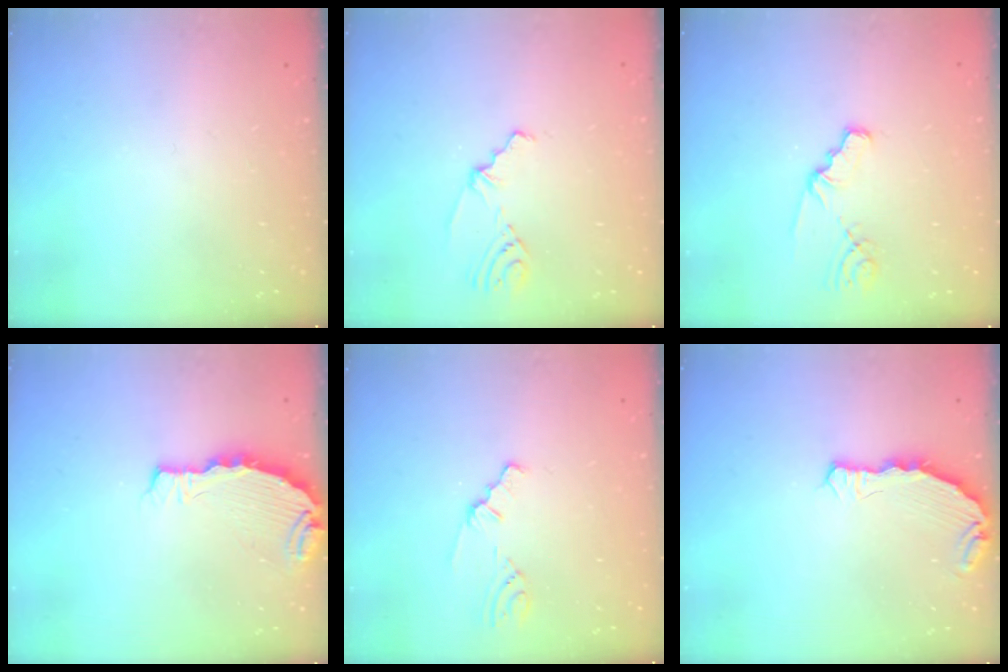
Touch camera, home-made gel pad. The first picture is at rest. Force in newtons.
{"total": 2.8, "press": 2.4, "slide": 1.5}
{"total": 2.2, "press": 2.2, "slide": 0.4}
{"total": 4.6, "press": 4.6, "slide": 0.4}
{"total": 1.8, "press": 1.7, "slide": 0.3}
{"total": 7.3, "press": 5.5, "slide": 4.7}